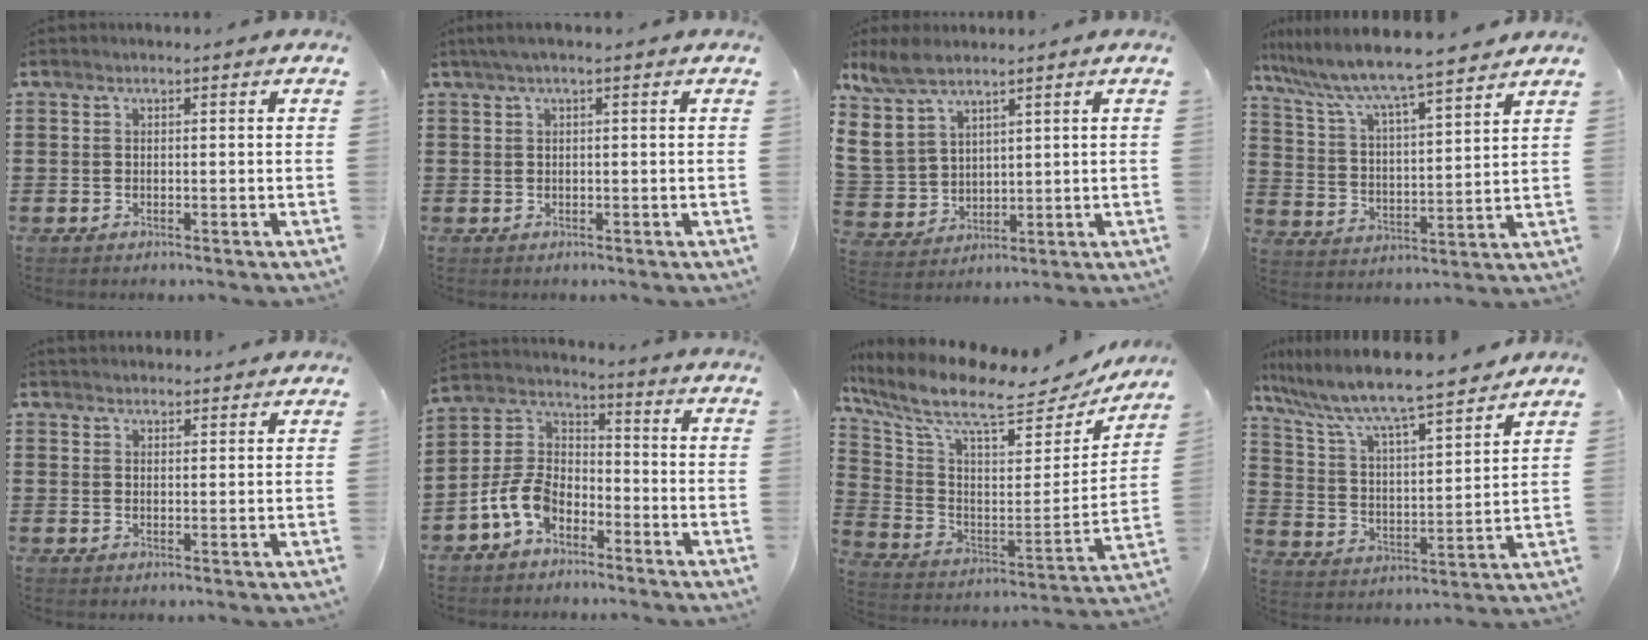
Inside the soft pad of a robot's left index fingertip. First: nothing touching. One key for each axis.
{"total": 1.4, "fx": 0.3, "fy": 0.1, "fz": 1.4, "tx": -0.022, "ty": -0.001, "tz": 0.005}
{"total": 6.8, "fx": 4.8, "fy": 4.1, "fz": 2.7, "tx": -0.091, "ty": -0.008, "tz": 0.088}
{"total": 7.4, "fx": 6.8, "fy": -0.1, "fz": 3.0, "tx": -0.089, "ty": -0.044, "tz": 0.112}
{"total": 2.2, "fx": 2.1, "fy": 0.2, "fz": -0.1, "tx": -0.004, "ty": -0.002, "tz": 0.042}
{"total": 8.1, "fx": -4.7, "fy": 4.5, "fz": 4.7, "tx": -0.141, "ty": -0.002, "tz": -0.102}
{"total": 9.8, "fx": 7.4, "fy": 2.3, "fz": 6.0, "tx": -0.148, "ty": -0.056, "tz": 0.124}
{"total": 8.3, "fx": 7.3, "fy": 0.4, "fz": 3.9, "tx": -0.109, "ty": -0.052, "tz": 0.119}